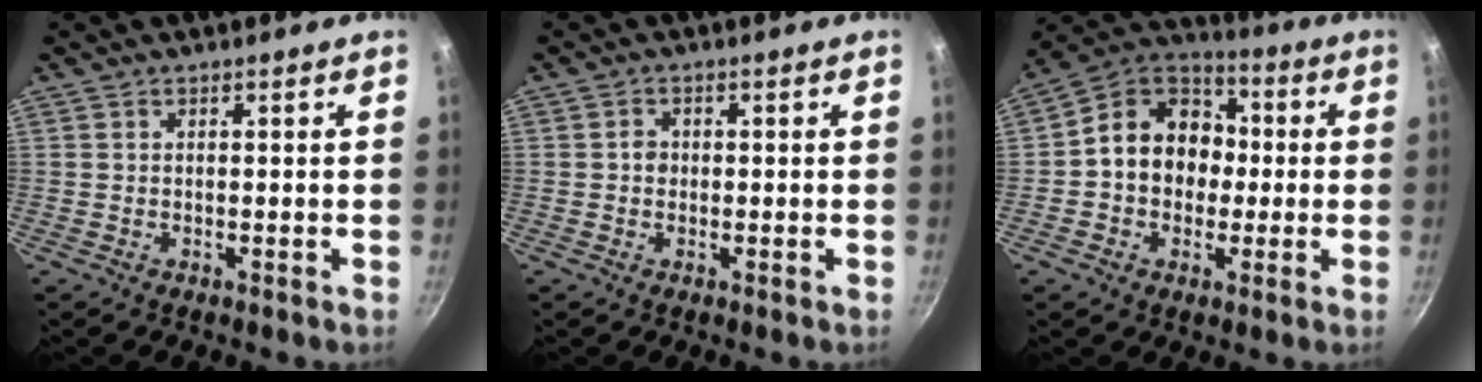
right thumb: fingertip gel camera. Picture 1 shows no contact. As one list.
[{"total": 1.7, "force": [-0.1, 1.6, 0.8], "torque": [-0.008, 0.007, -0.004]}, {"total": 14.0, "force": [-0.1, 11.6, 7.9], "torque": [-0.082, 0.036, -0.023]}]